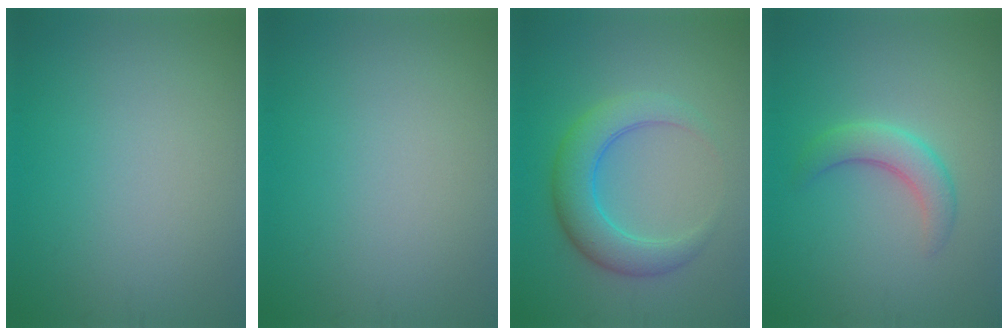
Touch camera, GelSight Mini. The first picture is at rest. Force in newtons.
{"total": 0.0}
{"total": 4.8, "press": 4.8, "slide": 0.1}
{"total": 2.9, "press": 2.9, "slide": 0.2}